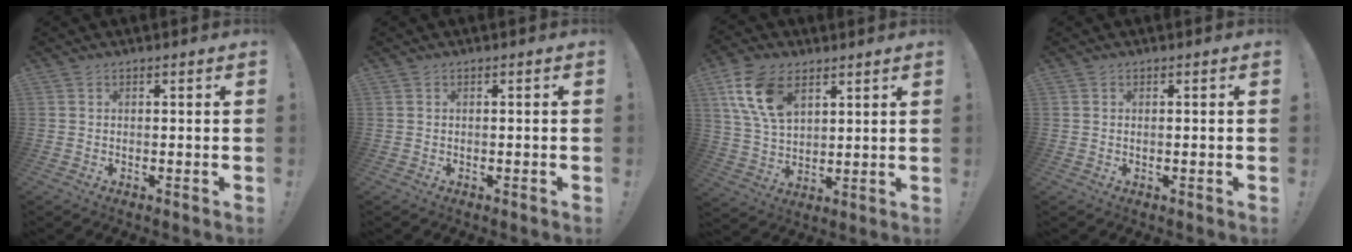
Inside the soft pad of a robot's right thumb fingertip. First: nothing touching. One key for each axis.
{"total": 0.6, "fx": -0.5, "fy": -0.1, "fz": 0.3, "tx": -0.010, "ty": 0.000, "tz": -0.008}
{"total": 15.3, "fx": 7.2, "fy": 9.7, "fz": 9.3, "tx": -0.173, "ty": -0.021, "tz": 0.139}
{"total": 0.5, "fx": 0.4, "fy": 0.1, "fz": 0.3, "tx": -0.006, "ty": 0.001, "tz": 0.007}